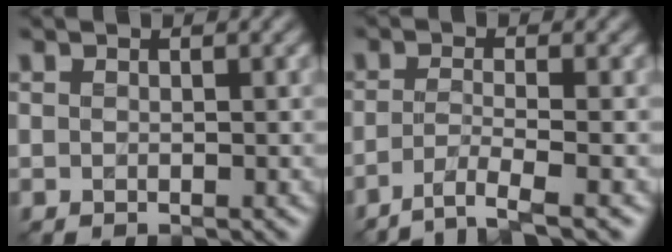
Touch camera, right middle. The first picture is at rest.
{"total": 3.1, "force": [-2.1, 0.5, 2.3], "torque": [-0.035, -0.004, -0.052]}